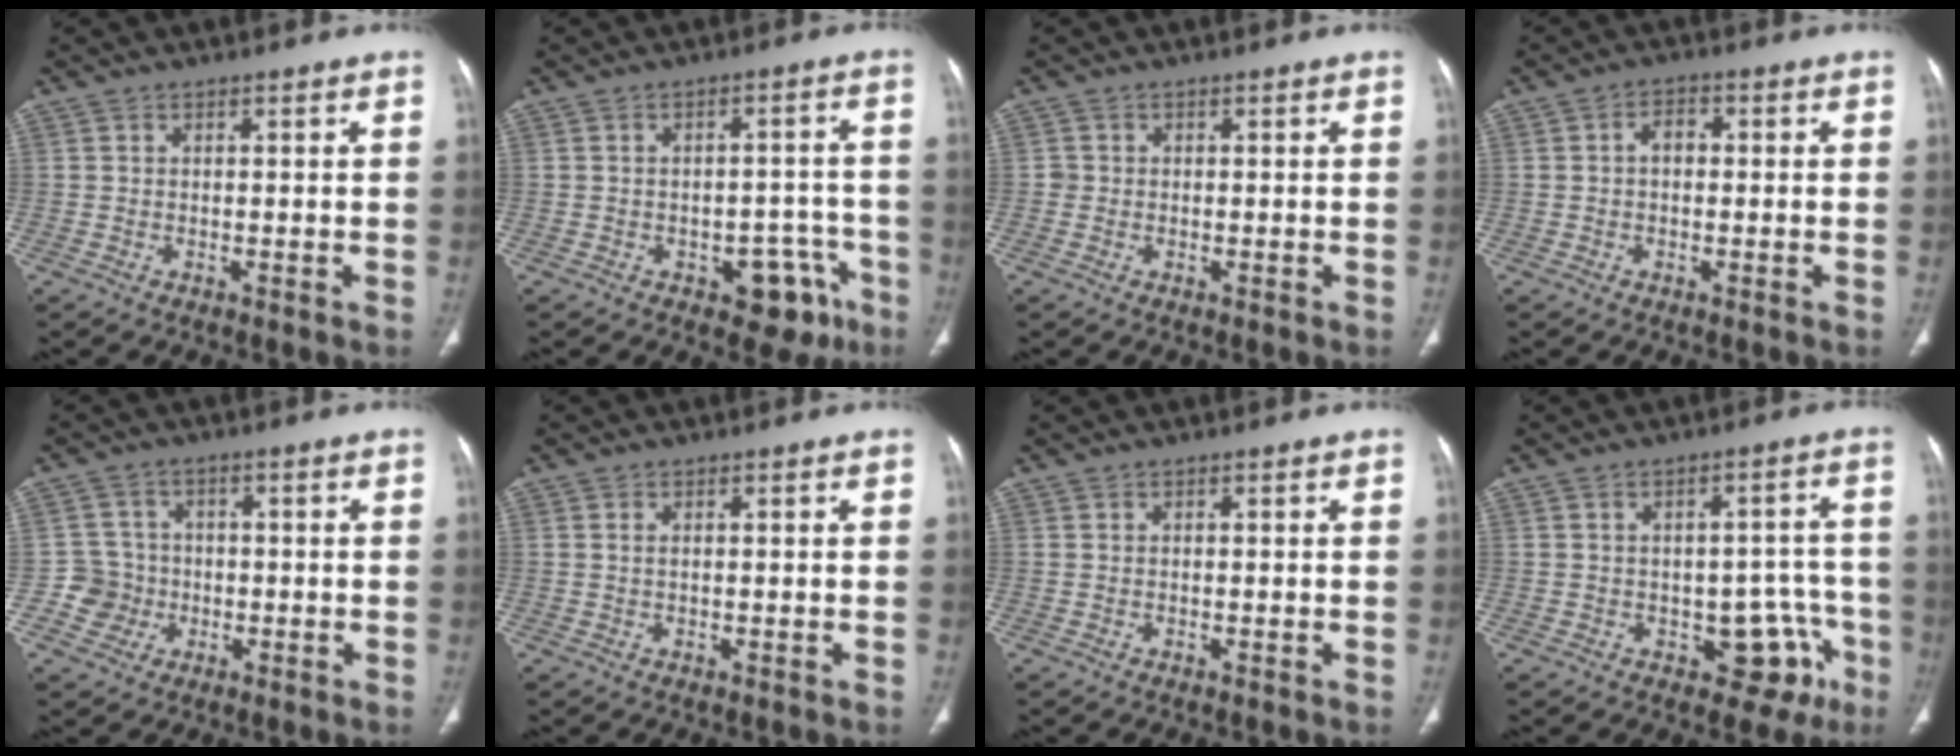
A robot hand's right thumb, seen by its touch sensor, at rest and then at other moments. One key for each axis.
{"total": 8.6, "fx": -4.4, "fy": 5.1, "fz": 5.4, "tx": -0.028, "ty": 0.036, "tz": -0.047}
{"total": 1.4, "fx": -0.2, "fy": 1.4, "fz": 0.1, "tx": 0.008, "ty": 0.006, "tz": -0.006}
{"total": 2.7, "fx": -0.1, "fy": 1.9, "fz": 1.9, "tx": -0.019, "ty": 0.014, "tz": -0.007}
{"total": 5.0, "fx": -1.3, "fy": 4.8, "fz": 0.2, "tx": 0.028, "ty": 0.015, "tz": -0.029}
{"total": 0.5, "fx": 0.1, "fy": 0.2, "fz": 0.5, "tx": -0.012, "ty": 0.002, "tz": 0.001}
{"total": 0.0}
{"total": 9.8, "fx": -4.2, "fy": 6.3, "fz": 6.3, "tx": -0.027, "ty": 0.035, "tz": -0.044}